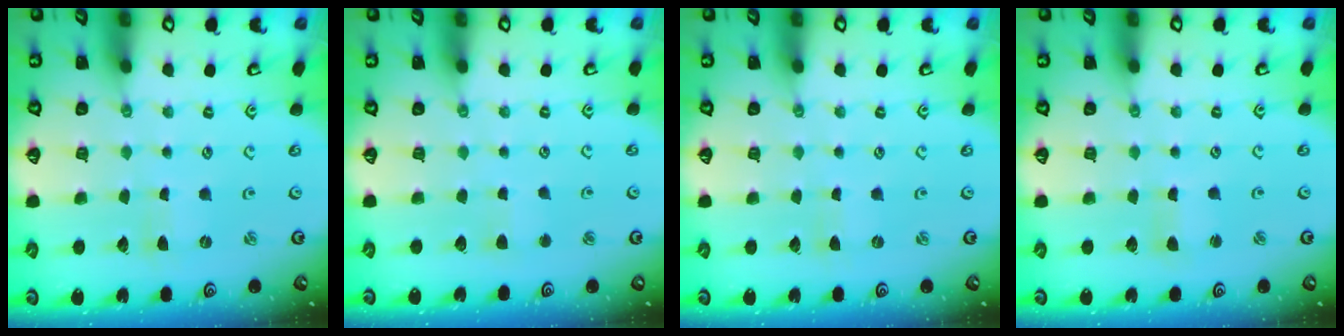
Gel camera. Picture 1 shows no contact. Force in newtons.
{"total": 2.4, "press": 2.3, "slide": 0.5}
{"total": 0.0}
{"total": 1.5, "press": 1.5, "slide": 0.2}